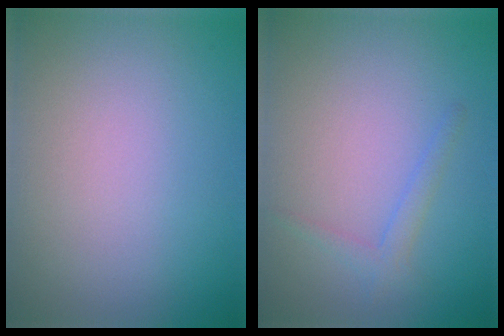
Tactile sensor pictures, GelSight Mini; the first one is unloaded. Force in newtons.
{"total": 1.4, "press": 1.4, "slide": 0.1}